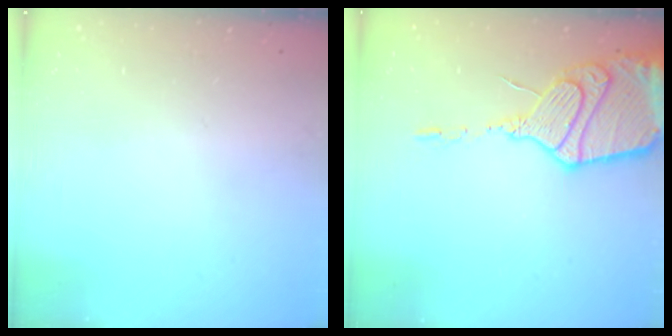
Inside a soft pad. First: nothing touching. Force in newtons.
{"total": 19.2, "press": 19.1, "slide": 1.6}